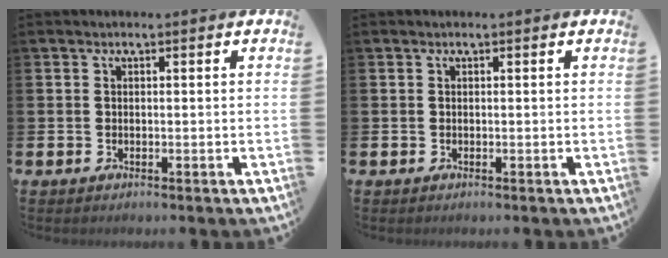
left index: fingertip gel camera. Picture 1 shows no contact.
{"total": 0.0}